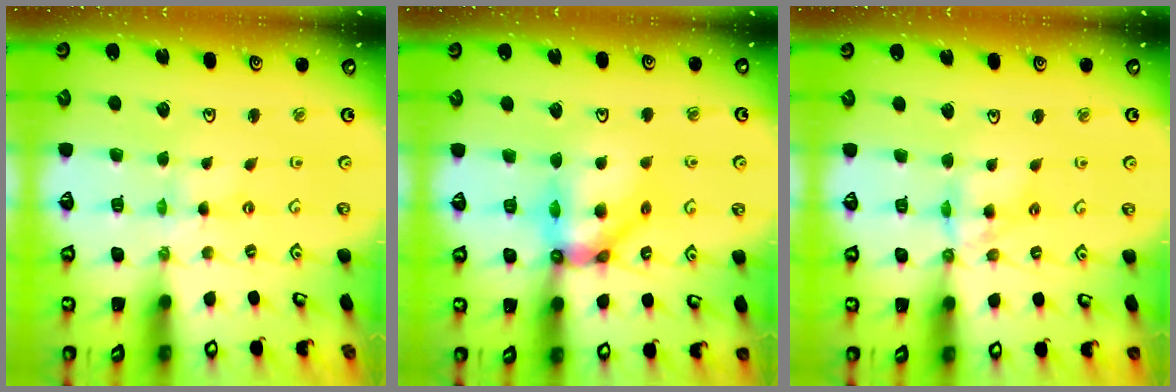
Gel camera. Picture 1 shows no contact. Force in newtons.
{"total": 12.9, "press": 12.8, "slide": 1.8}
{"total": 8.0, "press": 7.9, "slide": 0.7}